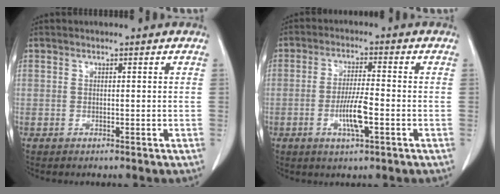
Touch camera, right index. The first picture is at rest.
{"total": 6.1, "force": [-2.0, 0.7, 5.7], "torque": [-0.112, -0.005, -0.035]}